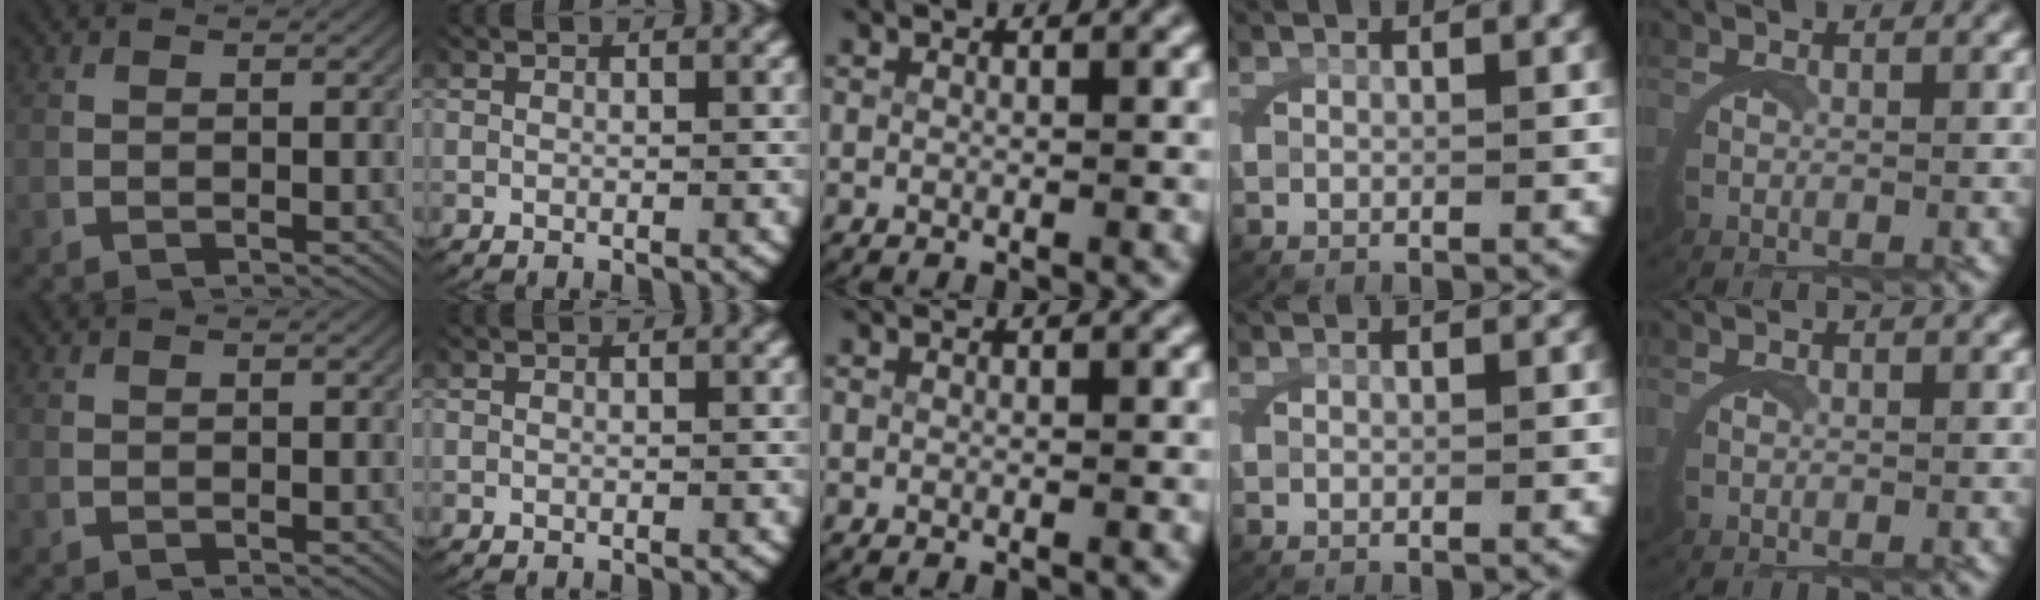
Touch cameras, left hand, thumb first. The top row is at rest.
{}